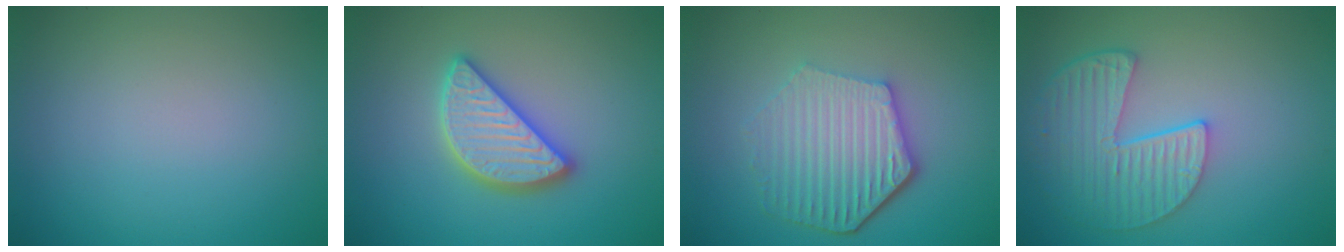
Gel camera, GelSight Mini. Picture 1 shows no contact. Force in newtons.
{"total": 4.7, "press": 4.7, "slide": 0.3}
{"total": 6.1, "press": 4.6, "slide": 4.0}
{"total": 5.4, "press": 4.3, "slide": 3.1}